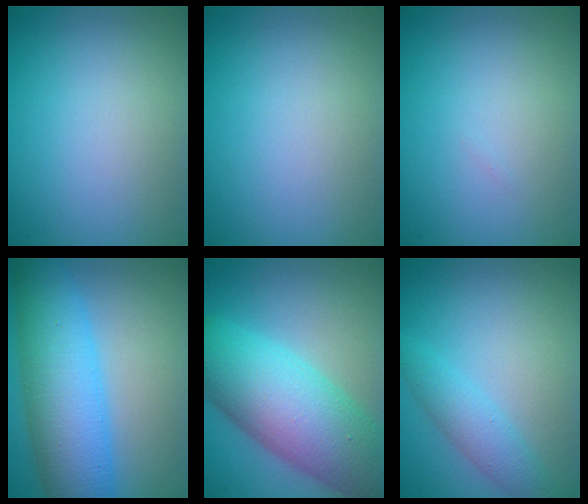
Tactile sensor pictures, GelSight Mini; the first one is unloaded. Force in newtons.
{"total": 0.0}
{"total": 0.0}
{"total": 8.6, "press": 8.6, "slide": 0.2}
{"total": 12.0, "press": 12.0, "slide": 0.5}
{"total": 2.6, "press": 2.6, "slide": 0.0}